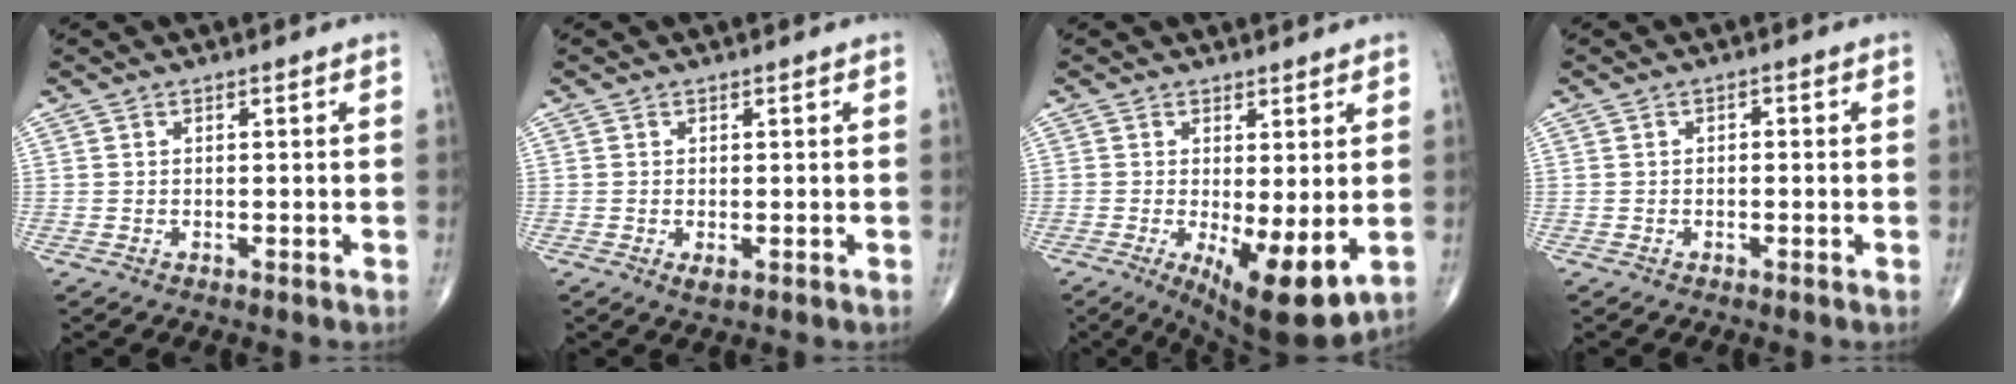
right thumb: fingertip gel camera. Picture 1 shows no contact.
{"total": 1.4, "force": [-0.4, 0.7, 1.2], "torque": [-0.021, -0.003, -0.003]}
{"total": 10.6, "force": [-1.9, 3.4, 9.8], "torque": [-0.151, -0.026, -0.018]}
{"total": 0.9, "force": [-0.1, 0.5, 0.7], "torque": [-0.005, 0.004, -0.006]}